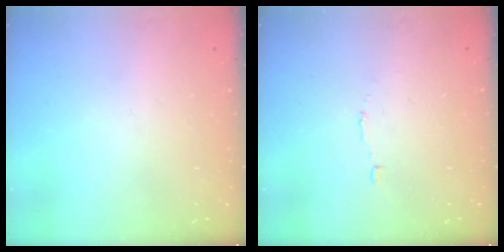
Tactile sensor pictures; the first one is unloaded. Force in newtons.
{"total": 1.9, "press": 1.9, "slide": 0.1}